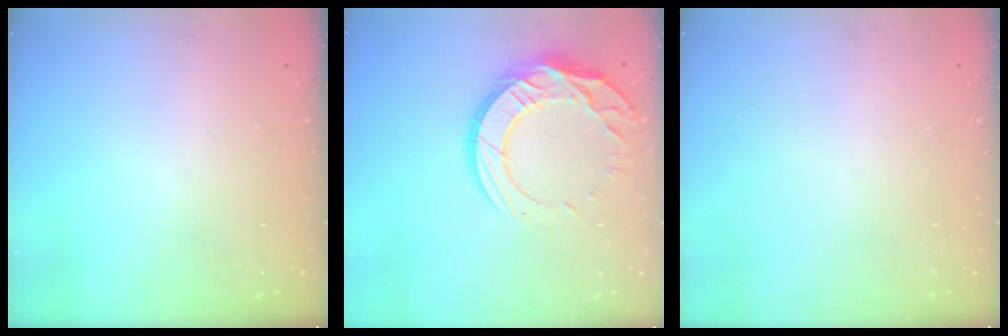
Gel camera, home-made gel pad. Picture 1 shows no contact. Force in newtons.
{"total": 15.5, "press": 15.5, "slide": 1.1}
{"total": 0.0}